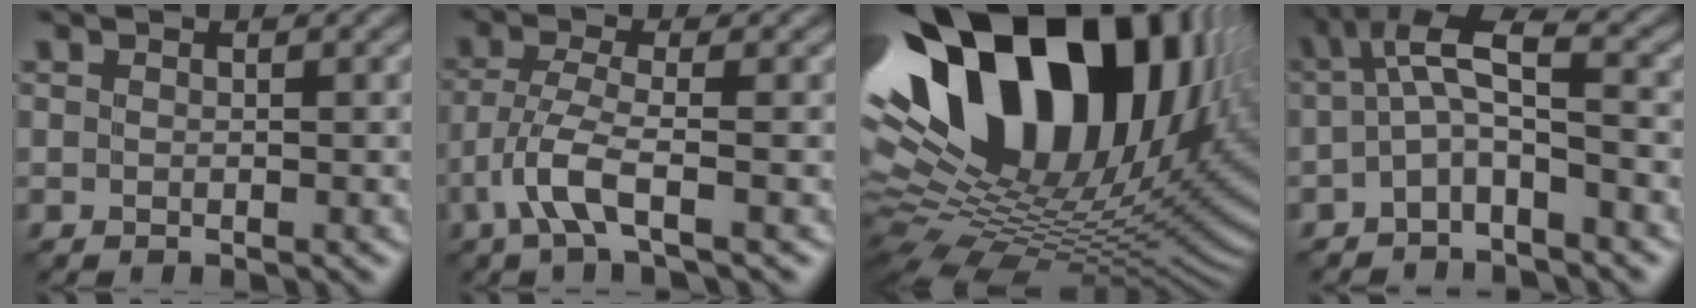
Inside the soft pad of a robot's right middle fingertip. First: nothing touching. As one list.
[{"total": 4.0, "force": [-1.9, 0.8, 3.4], "torque": [-0.076, 0.001, -0.046]}, {"total": 21.8, "force": [7.2, 12.2, 16.6], "torque": [-0.300, 0.023, 0.144]}, {"total": 4.4, "force": [-0.3, 1.5, 4.2], "torque": [-0.080, 0.013, -0.015]}]